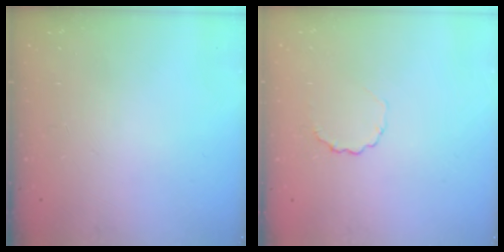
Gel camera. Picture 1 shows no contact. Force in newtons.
{"total": 2.6, "press": 2.3, "slide": 1.0}